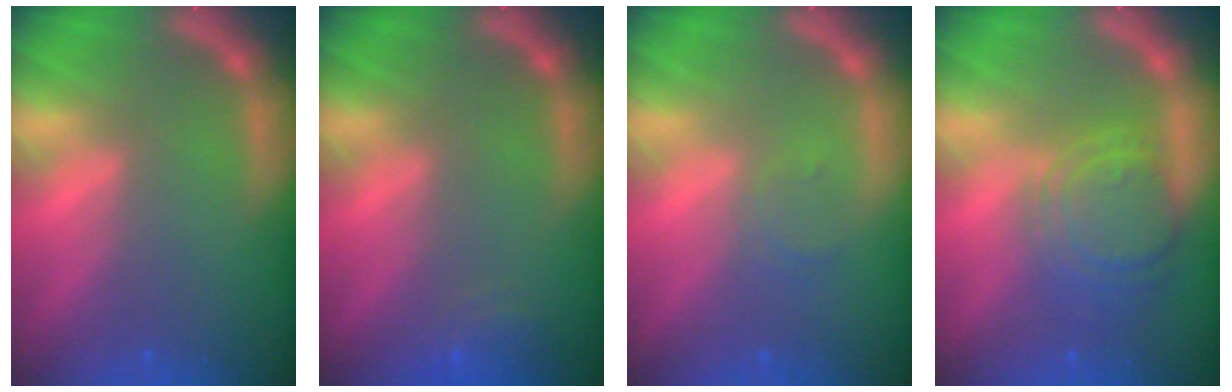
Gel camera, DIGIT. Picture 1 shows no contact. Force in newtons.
{"total": 2.5}
{"total": 1.5}
{"total": 7.1}